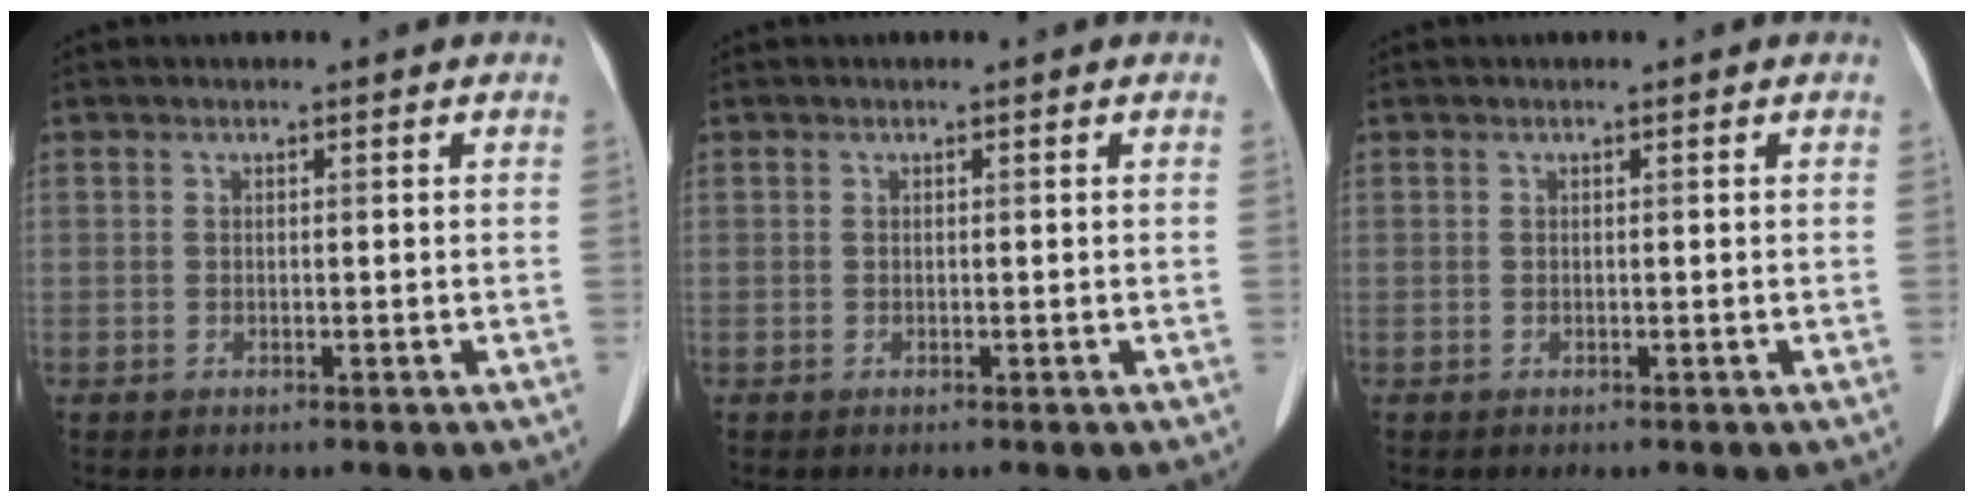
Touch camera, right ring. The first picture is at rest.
{"total": 0.0}
{"total": 0.0}